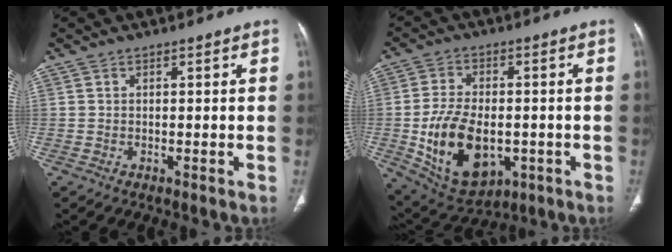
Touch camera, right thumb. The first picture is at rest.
{"total": 15.8, "force": [-3.1, 9.8, 12.1], "torque": [-0.196, 0.001, -0.032]}